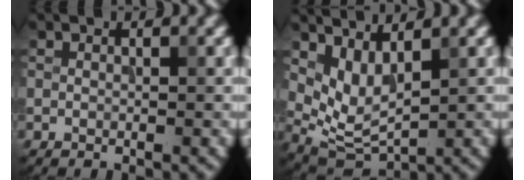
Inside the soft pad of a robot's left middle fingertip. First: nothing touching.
{"total": 3.8, "force": [2.0, 1.8, 2.7], "torque": [-0.063, -0.014, 0.049]}